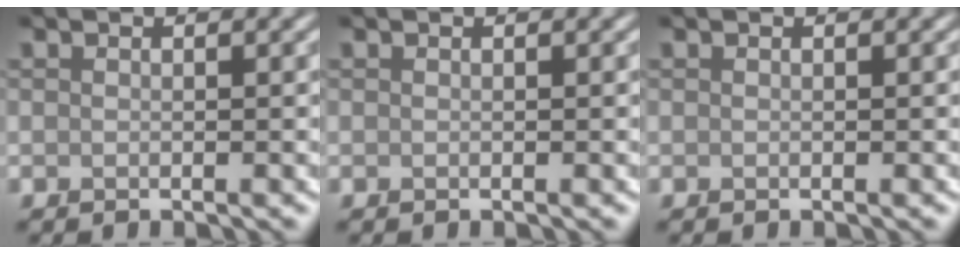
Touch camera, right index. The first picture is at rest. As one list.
[{"total": 0.0}, {"total": 0.0}]